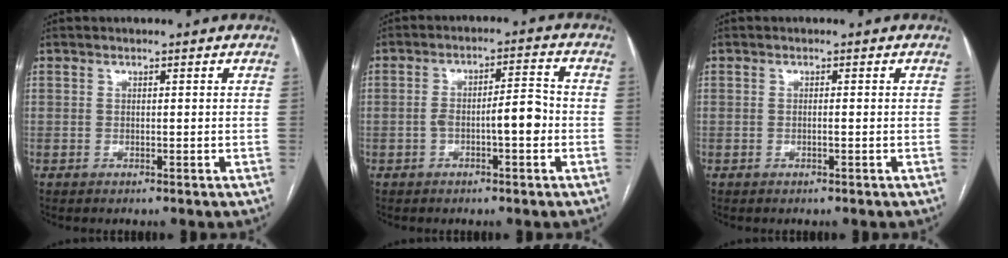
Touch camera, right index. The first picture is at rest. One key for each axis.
{"total": 5.8, "fx": -1.8, "fy": 1.2, "fz": 5.4, "tx": -0.093, "ty": 0.022, "tz": -0.026}
{"total": 0.7, "fx": -0.3, "fy": 0.0, "fz": 0.7, "tx": -0.013, "ty": 0.001, "tz": -0.004}